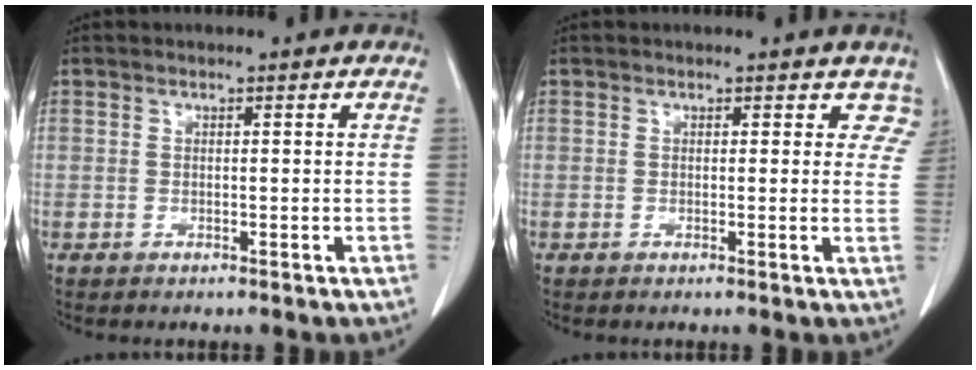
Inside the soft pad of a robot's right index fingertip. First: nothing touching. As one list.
[{"total": 3.4, "force": [2.8, 2.0, 0.5], "torque": [0.026, -0.007, 0.006]}]